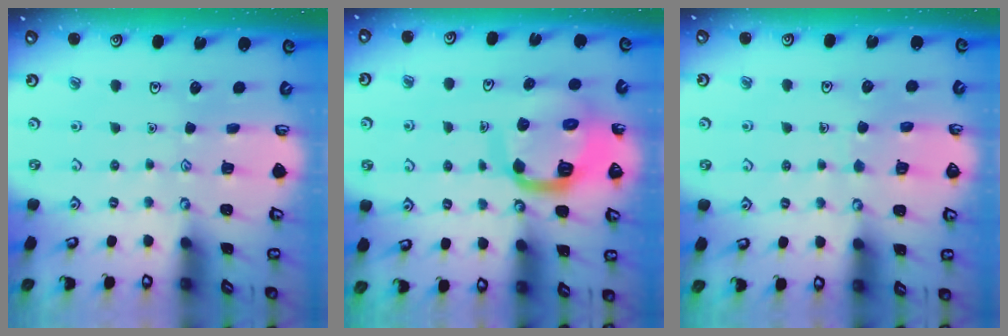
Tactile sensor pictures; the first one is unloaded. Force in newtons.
{"total": 13.0, "press": 13.0, "slide": 1.3}
{"total": 6.2, "press": 6.2, "slide": 0.6}